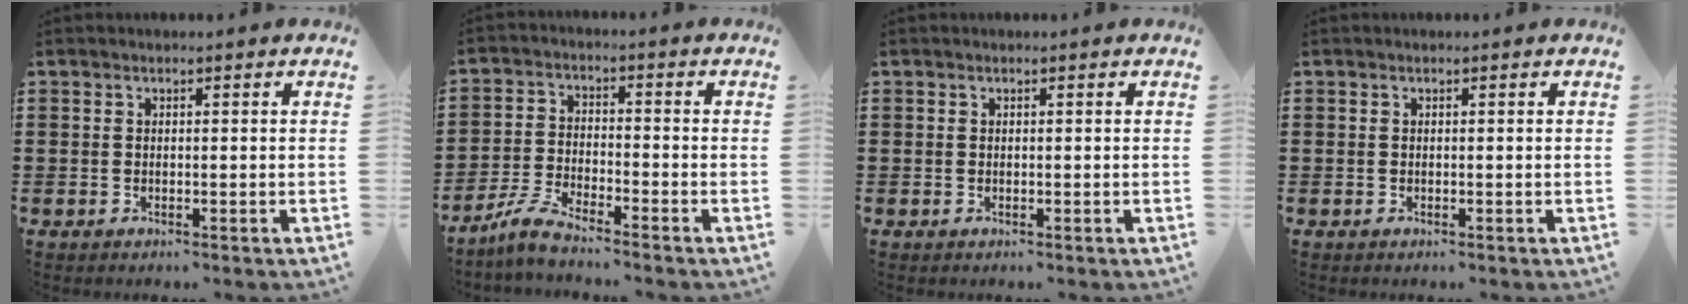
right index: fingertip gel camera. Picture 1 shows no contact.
{"total": 4.9, "force": [-4.5, 0.0, 2.1], "torque": [-0.066, -0.012, -0.091]}
{"total": 0.0}
{"total": 0.0}